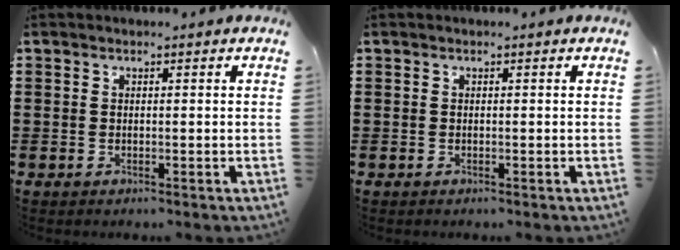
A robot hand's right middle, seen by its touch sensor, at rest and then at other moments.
{"total": 0.0}